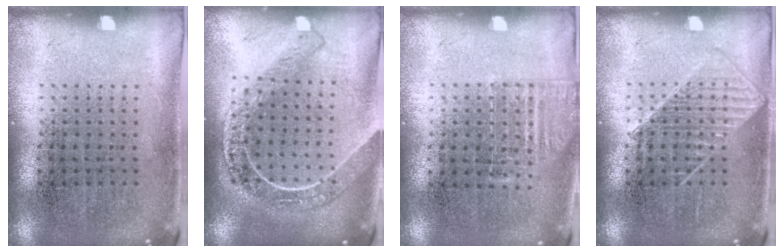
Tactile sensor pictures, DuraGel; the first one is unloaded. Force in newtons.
{"total": 2.0, "press": 1.7, "slide": 1.0}
{"total": 1.1, "press": 1.0, "slide": 0.5}
{"total": 1.5, "press": 1.5, "slide": 0.3}